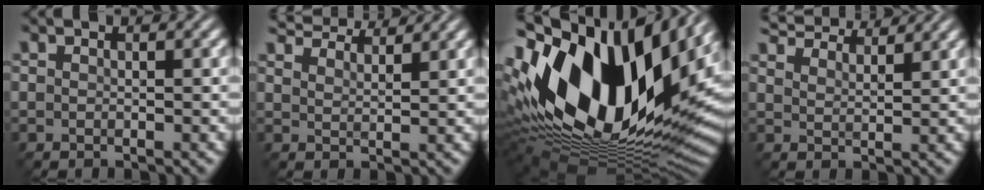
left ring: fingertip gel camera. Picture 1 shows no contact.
{"total": 6.1, "force": [5.7, 1.1, 2.0], "torque": [-0.036, 0.009, 0.080]}
{"total": 19.8, "force": [4.8, 10.6, 16.1], "torque": [-0.309, 0.010, 0.073]}
{"total": 7.0, "force": [6.4, 1.3, 2.3], "torque": [-0.043, 0.011, 0.092]}